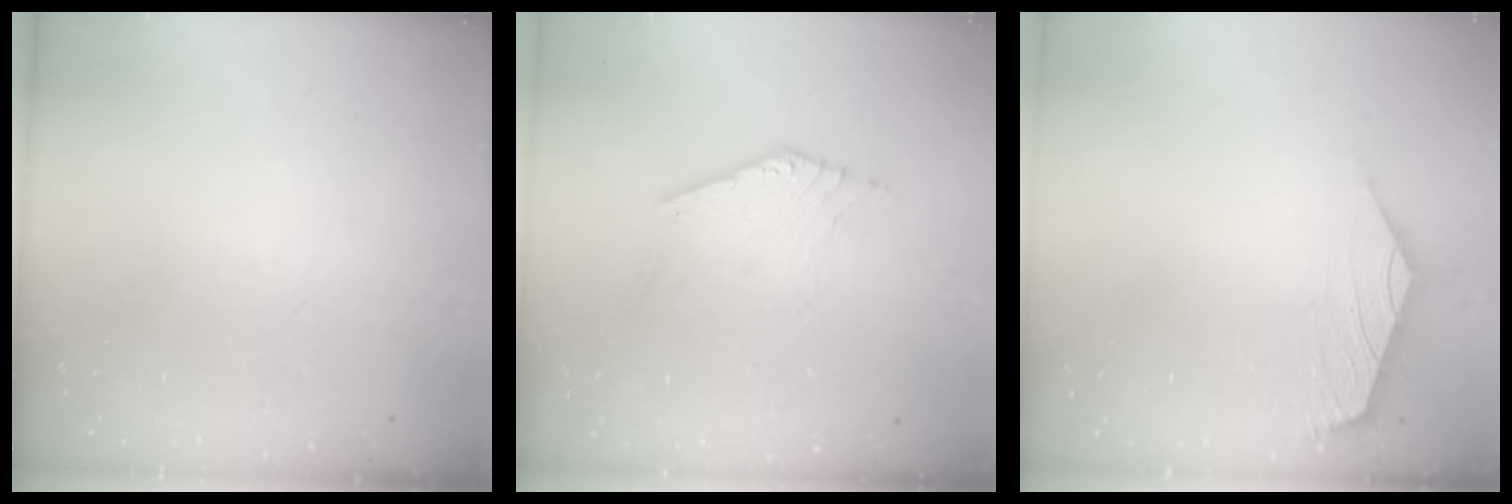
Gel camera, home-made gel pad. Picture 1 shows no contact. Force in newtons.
{"total": 2.8, "press": 2.7, "slide": 0.6}
{"total": 1.8, "press": 1.6, "slide": 0.7}